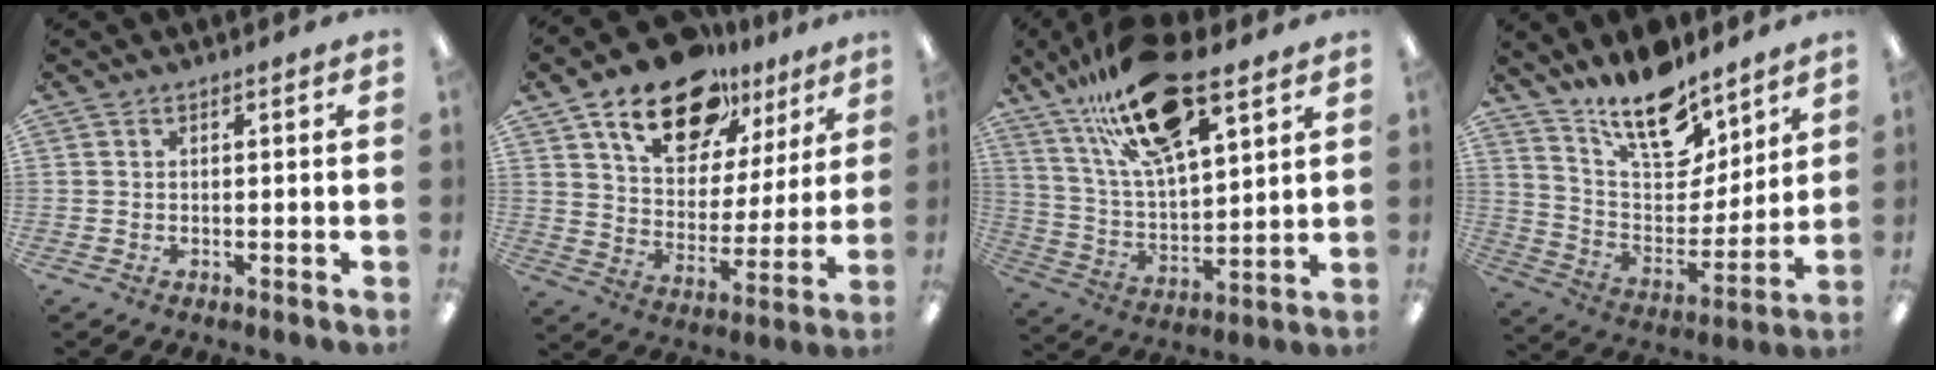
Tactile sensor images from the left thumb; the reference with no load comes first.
{"total": 18.0, "force": [12.3, 9.8, 8.8], "torque": [-0.143, -0.066, 0.217]}
{"total": 23.4, "force": [15.1, 8.5, 15.8], "torque": [-0.274, -0.064, 0.260]}
{"total": 16.7, "force": [13.2, 7.0, 7.6], "torque": [-0.135, -0.091, 0.237]}